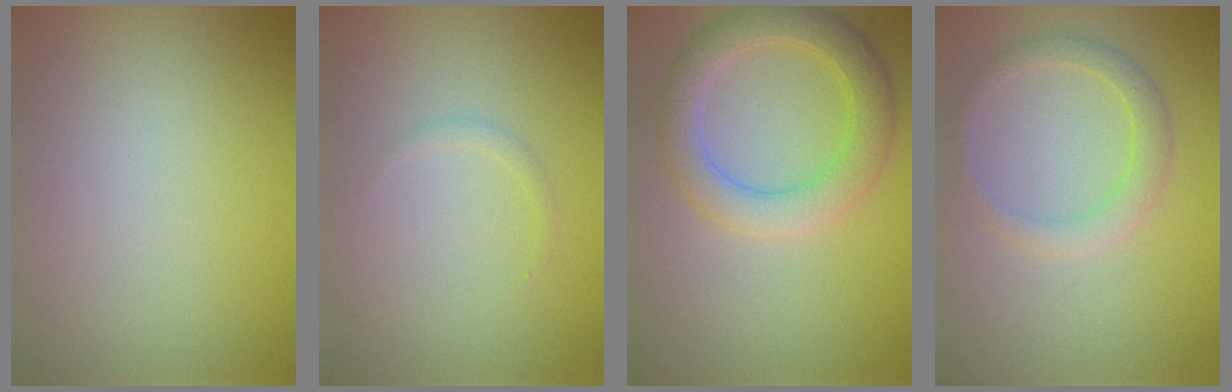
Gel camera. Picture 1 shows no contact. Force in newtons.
{"total": 0.5, "press": 0.5, "slide": 0.1}
{"total": 4.6, "press": 4.6, "slide": 0.3}
{"total": 2.1, "press": 2.1, "slide": 0.1}